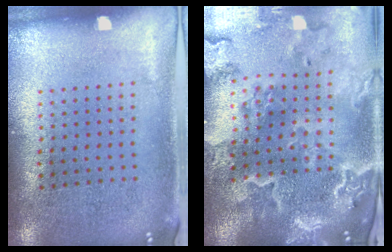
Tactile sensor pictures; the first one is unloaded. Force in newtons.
{"total": 4.1, "press": 3.4, "slide": 2.3}